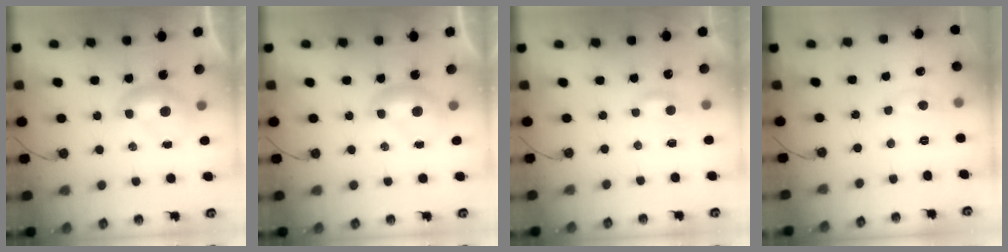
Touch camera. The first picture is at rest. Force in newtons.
{"total": 0.0}
{"total": 1.7, "press": 1.7, "slide": 0.4}
{"total": 0.6, "press": 0.2, "slide": 0.5}